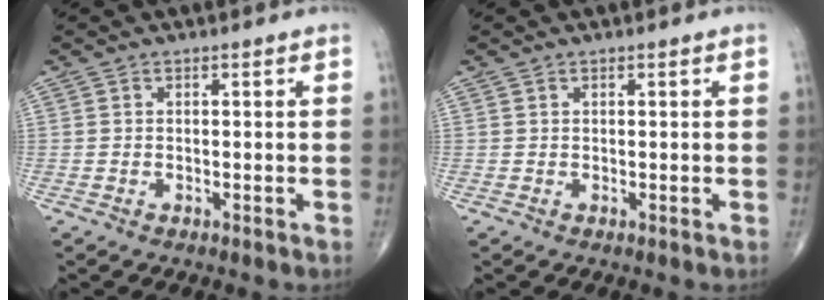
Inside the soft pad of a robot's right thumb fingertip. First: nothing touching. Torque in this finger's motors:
{"motor_torque": [0.15, 0.03, 0.14, 0.11, -0.01]}